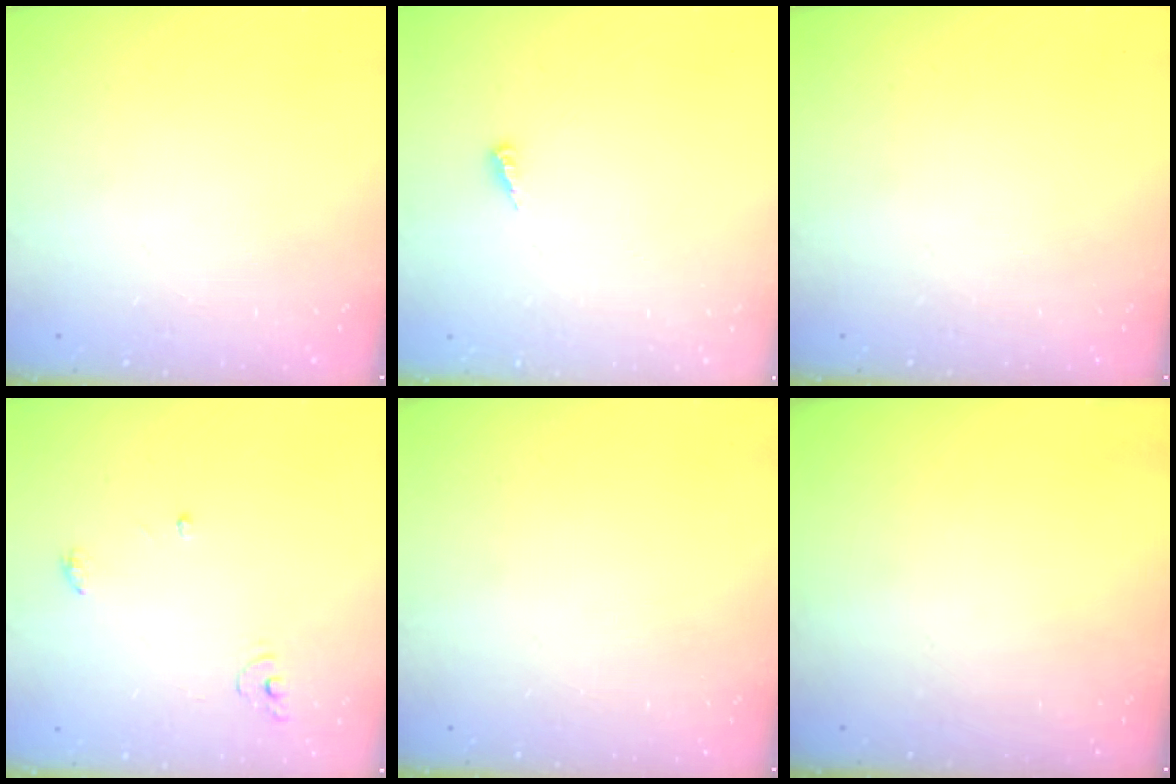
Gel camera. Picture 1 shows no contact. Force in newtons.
{"total": 3.9, "press": 3.9, "slide": 0.2}
{"total": 0.0}
{"total": 3.9, "press": 3.9, "slide": 0.2}
{"total": 0.0}
{"total": 0.0}